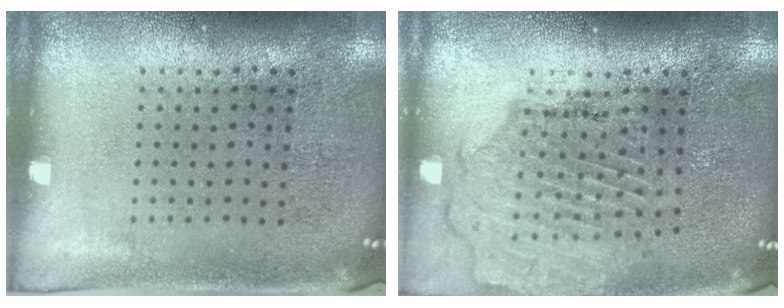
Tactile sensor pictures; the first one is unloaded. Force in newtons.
{"total": 1.6, "press": 1.6, "slide": 0.2}